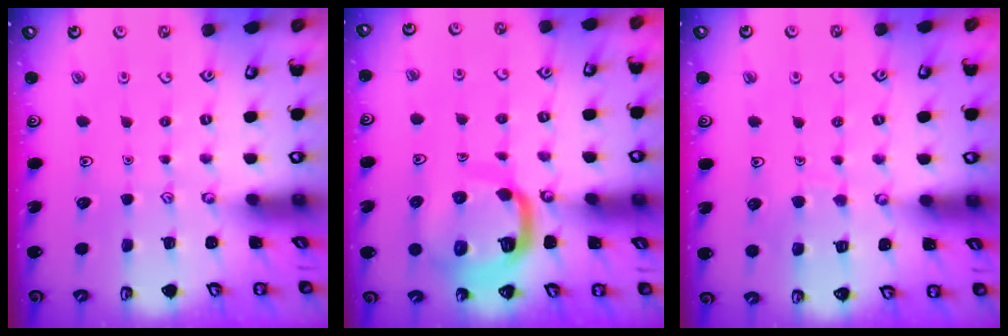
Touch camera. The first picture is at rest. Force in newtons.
{"total": 12.4, "press": 12.4, "slide": 1.2}
{"total": 6.1, "press": 6.1, "slide": 0.5}